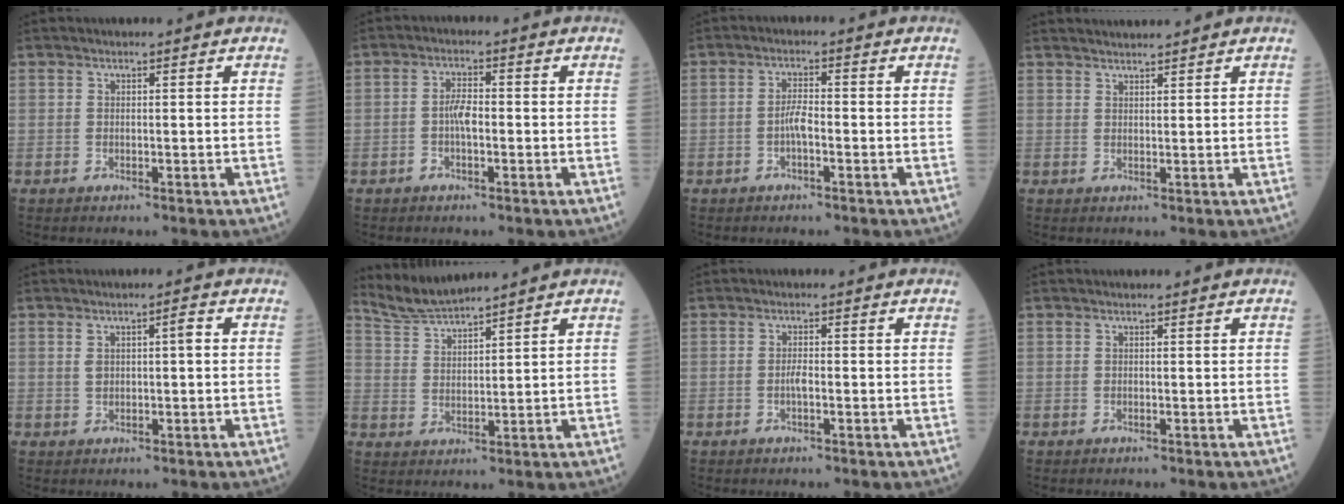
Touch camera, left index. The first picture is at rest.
{"total": 3.1, "force": [-0.8, 1.0, 2.8], "torque": [-0.057, 0.003, -0.017]}
{"total": 2.6, "force": [-1.0, 0.5, 2.4], "torque": [-0.048, 0.001, -0.021]}
{"total": 2.6, "force": [2.6, -0.1, 0.3], "torque": [-0.005, 0.020, 0.047]}
{"total": 2.9, "force": [0.5, 1.0, 2.7], "torque": [-0.052, 0.012, 0.010]}
{"total": 4.8, "force": [4.6, -1.1, 0.2], "torque": [-0.022, 0.001, 0.103]}
{"total": 1.4, "force": [-0.5, 0.2, 1.3], "torque": [-0.029, -0.001, -0.010]}
{"total": 0.0}